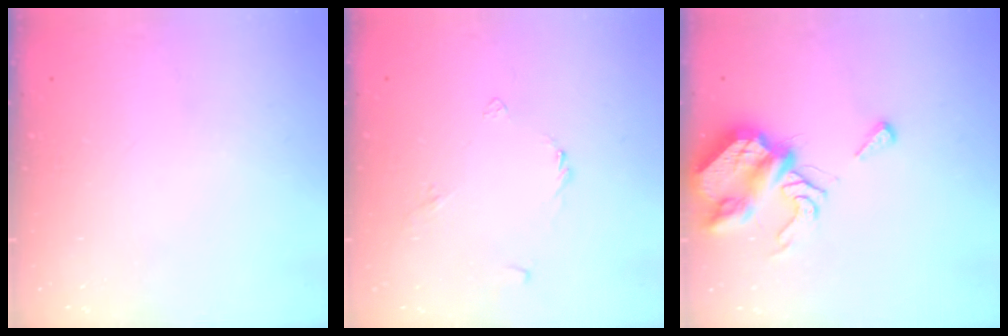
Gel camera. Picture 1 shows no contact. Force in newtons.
{"total": 2.4, "press": 2.4, "slide": 0.5}
{"total": 8.2, "press": 8.1, "slide": 1.0}